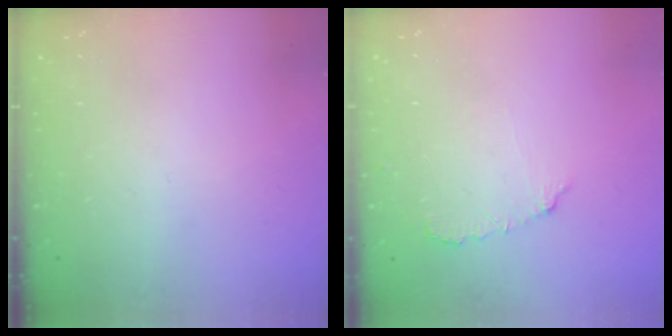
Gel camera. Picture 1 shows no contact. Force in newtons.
{"total": 6.0, "press": 6.0, "slide": 0.3}